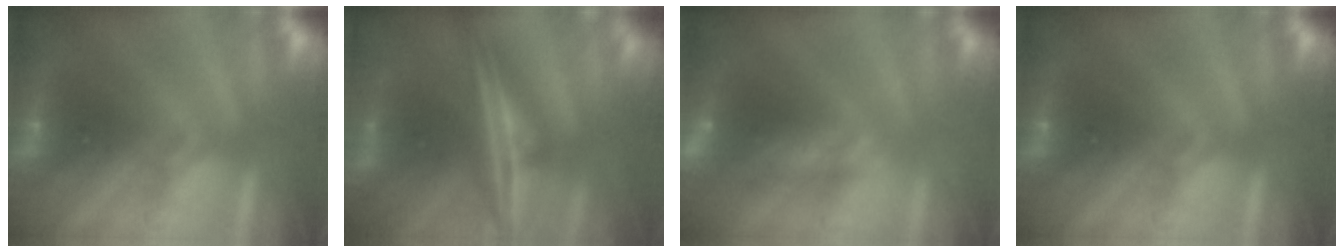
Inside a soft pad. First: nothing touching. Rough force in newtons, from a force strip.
{"total": 7.6}
{"total": 7.4}
{"total": 0.0}